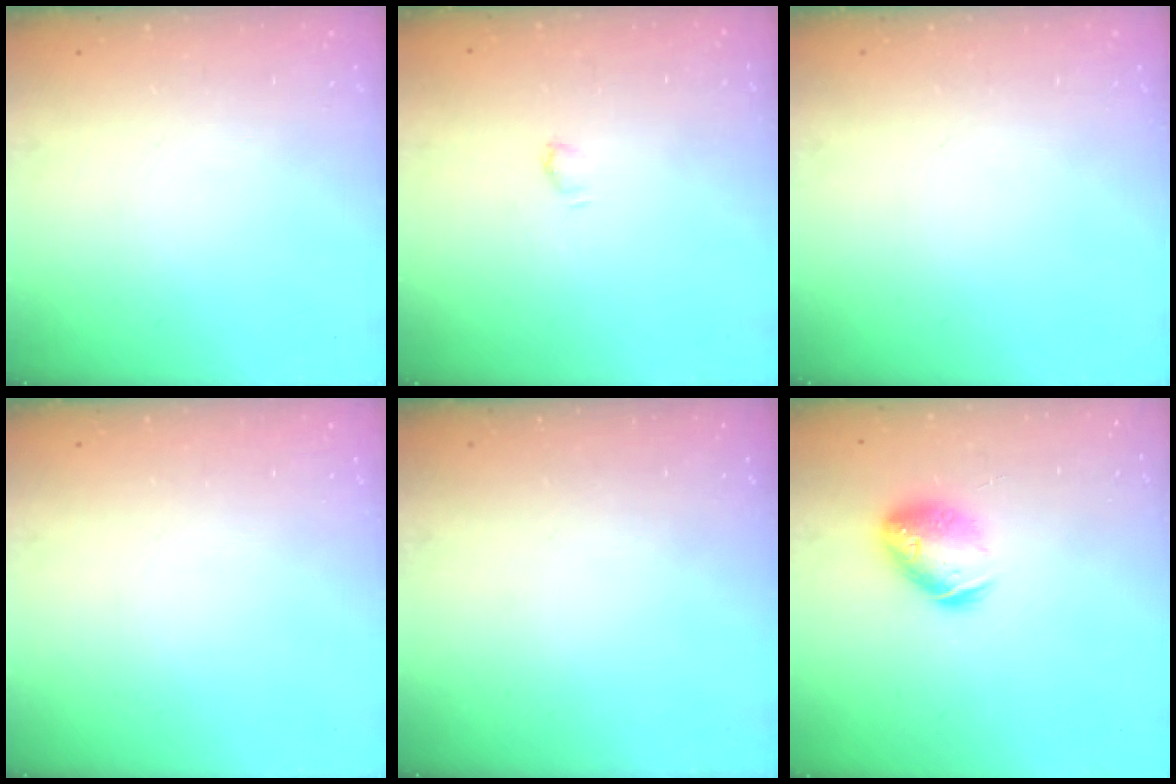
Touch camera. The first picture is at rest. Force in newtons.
{"total": 3.5, "press": 3.4, "slide": 0.7}
{"total": 0.0}
{"total": 0.0}
{"total": 0.0}
{"total": 12.4, "press": 12.3, "slide": 1.6}